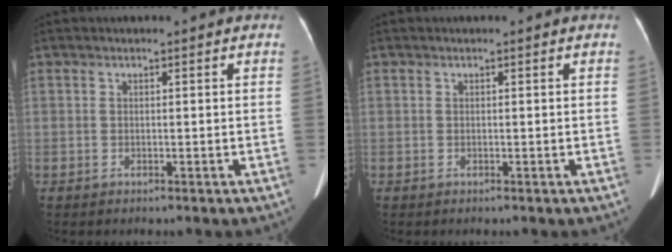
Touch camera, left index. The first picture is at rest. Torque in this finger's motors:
{"motor_torque": [0.00, 0.00, 0.00, 0.00]}